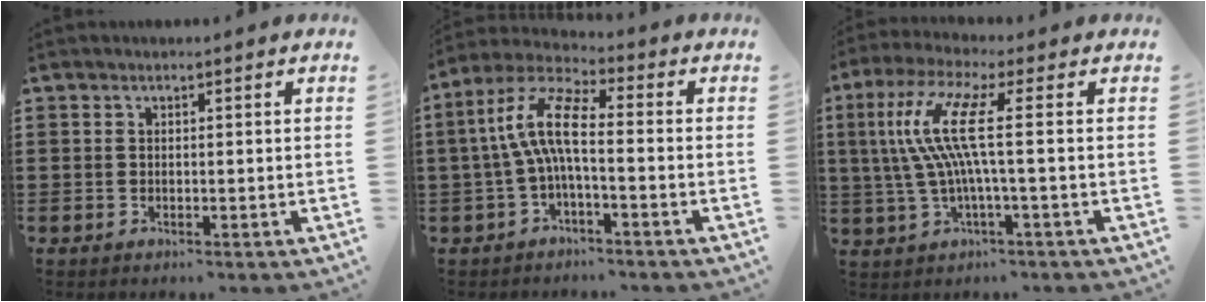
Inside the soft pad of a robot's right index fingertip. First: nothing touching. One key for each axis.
{"total": 8.4, "fx": -0.6, "fy": 2.5, "fz": 8.0, "tx": -0.183, "ty": -0.009, "tz": -0.018}
{"total": 10.4, "fx": 0.7, "fy": 0.6, "fz": 10.4, "tx": -0.235, "ty": -0.017, "tz": -0.005}